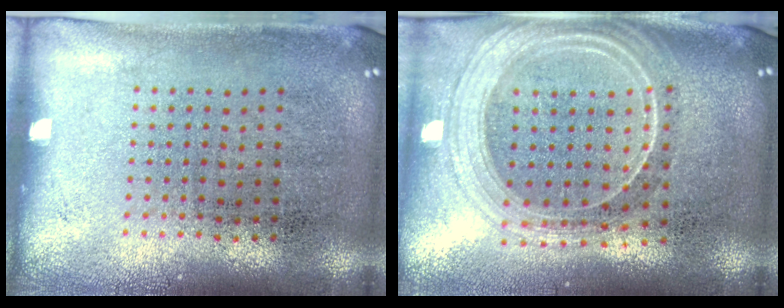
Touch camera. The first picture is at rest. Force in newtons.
{"total": 2.3, "press": 2.0, "slide": 1.1}